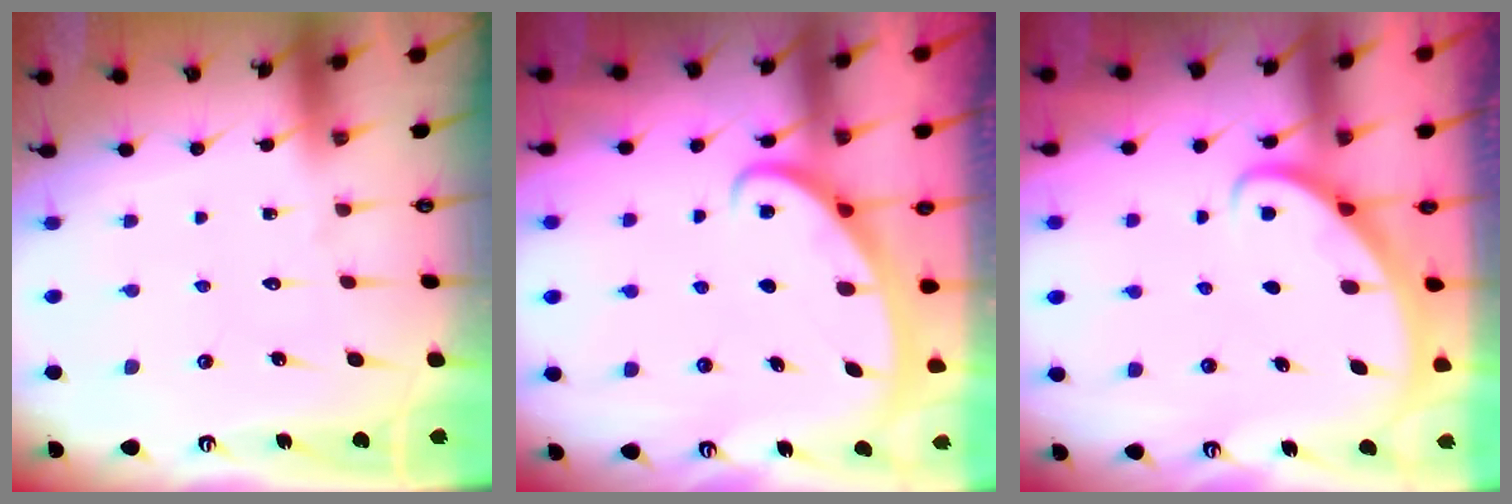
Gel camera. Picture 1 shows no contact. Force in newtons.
{"total": 2.5, "press": 2.5, "slide": 0.3}
{"total": 2.9, "press": 2.9, "slide": 0.2}